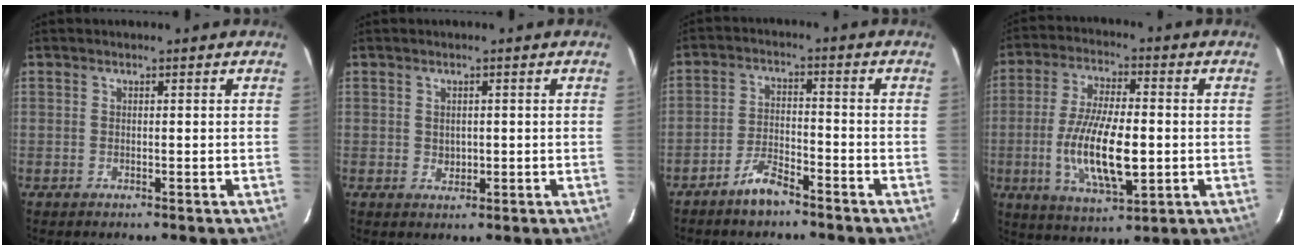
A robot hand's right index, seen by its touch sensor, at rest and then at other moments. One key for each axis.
{"total": 1.7, "fx": 0.1, "fy": 1.6, "fz": 0.7, "tx": -0.009, "ty": 0.000, "tz": 0.007}
{"total": 5.5, "fx": -4.5, "fy": 1.5, "fz": 2.6, "tx": -0.064, "ty": 0.007, "tz": -0.084}
{"total": 14.2, "fx": -2.1, "fy": 5.4, "fz": 12.9, "tx": -0.253, "ty": -0.013, "tz": -0.030}